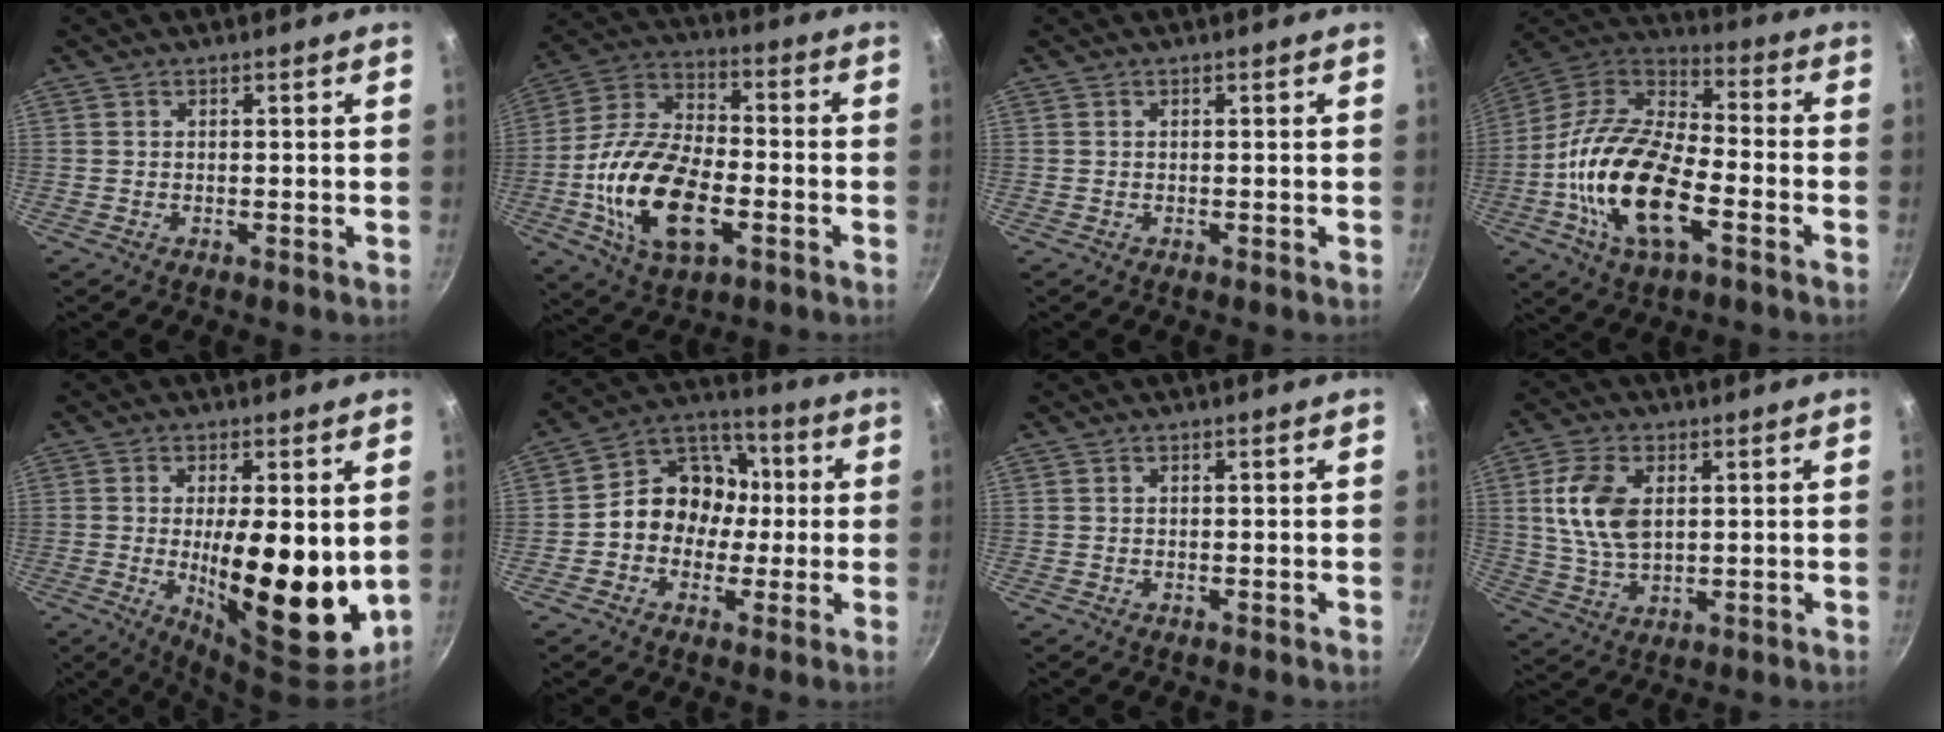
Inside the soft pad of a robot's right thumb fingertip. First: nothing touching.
{"total": 19.9, "force": [-5.2, 10.6, 15.9], "torque": [-0.296, 0.027, -0.102]}
{"total": 0.0}
{"total": 21.8, "force": [-6.4, 10.5, 18.0], "torque": [-0.334, 0.031, -0.137]}
{"total": 16.8, "force": [-0.1, 5.9, 15.8], "torque": [-0.216, -0.027, 0.004]}
{"total": 12.5, "force": [-0.7, 10.8, 6.2], "torque": [-0.046, 0.038, -0.034]}
{"total": 0.0}
{"total": 10.7, "force": [2.3, 6.4, 8.2], "torque": [-0.151, -0.008, 0.046]}